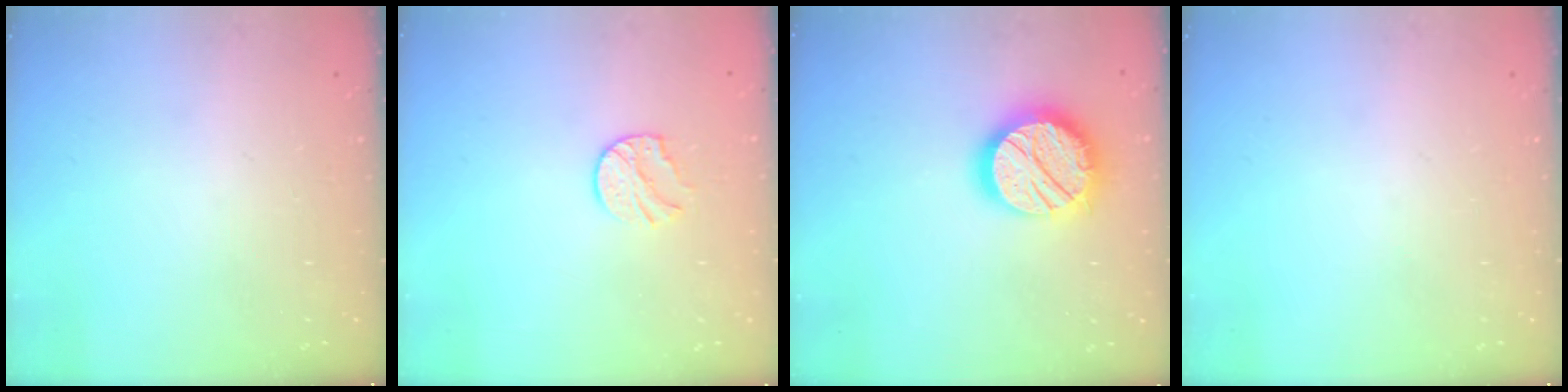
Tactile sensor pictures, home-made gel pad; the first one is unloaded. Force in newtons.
{"total": 8.0, "press": 8.0, "slide": 0.7}
{"total": 18.4, "press": 18.3, "slide": 1.7}
{"total": 0.0}